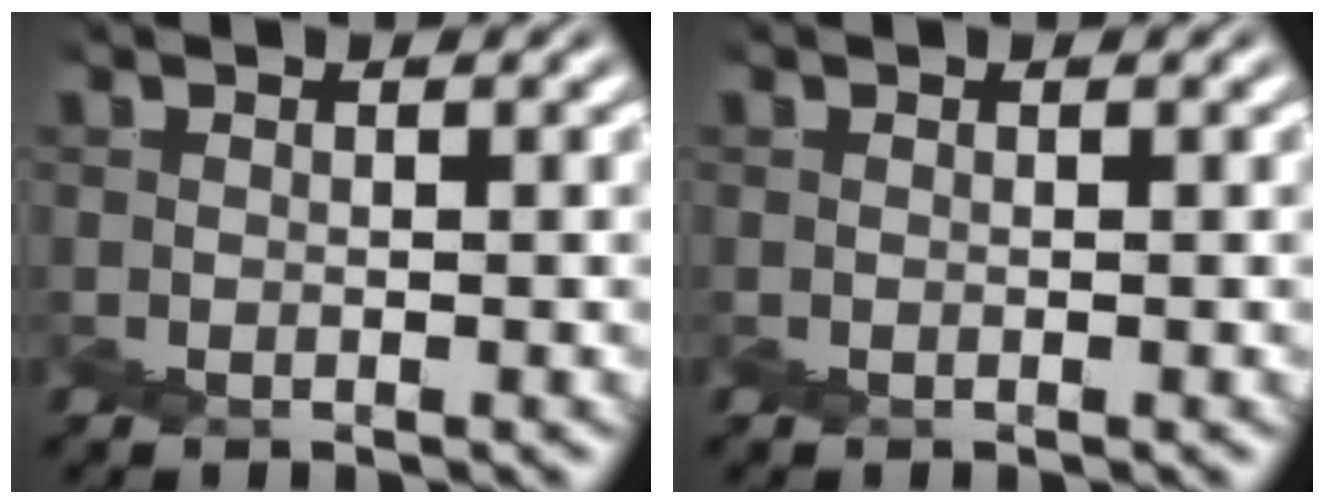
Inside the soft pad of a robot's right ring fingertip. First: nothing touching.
{"total": 0.0}